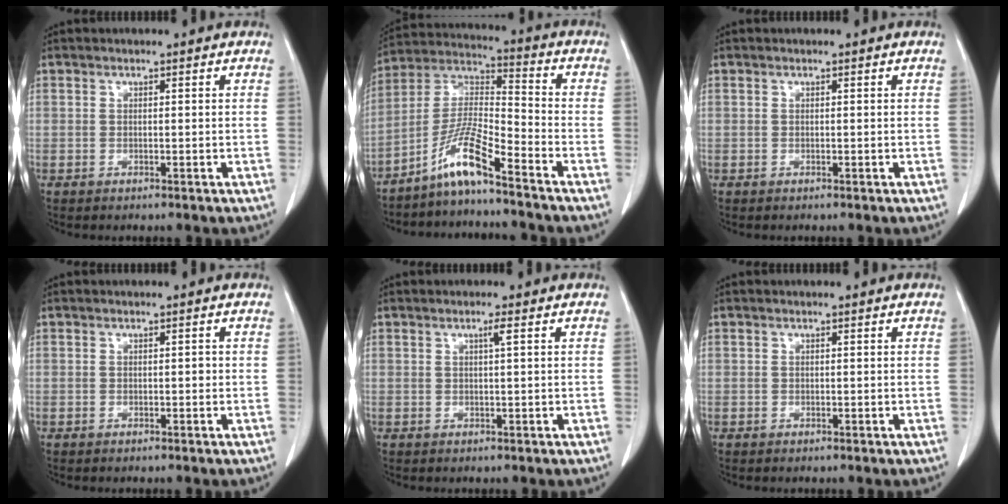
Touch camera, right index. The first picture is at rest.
{"total": 9.4, "force": [-6.8, 0.0, 6.4], "torque": [-0.139, 0.002, -0.133]}
{"total": 0.0}
{"total": 0.5, "force": [-0.1, 0.3, 0.5], "torque": [-0.004, 0.002, -0.001]}
{"total": 1.2, "force": [0.4, -0.2, 1.1], "torque": [-0.022, 0.000, 0.009]}
{"total": 0.0}